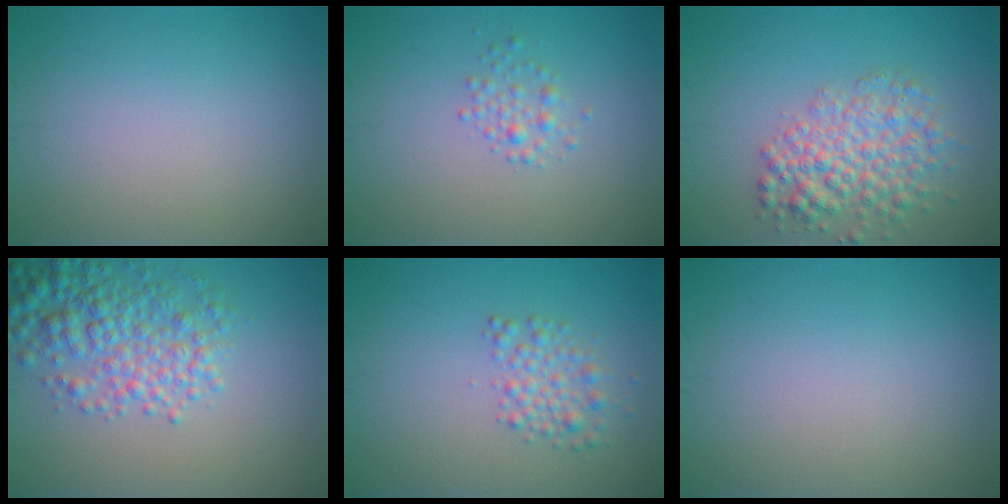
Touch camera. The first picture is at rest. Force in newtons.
{"total": 1.4, "press": 1.4, "slide": 0.1}
{"total": 5.1, "press": 5.1, "slide": 0.2}
{"total": 5.3, "press": 5.3, "slide": 0.1}
{"total": 2.3, "press": 2.3, "slide": 0.0}
{"total": 0.0}